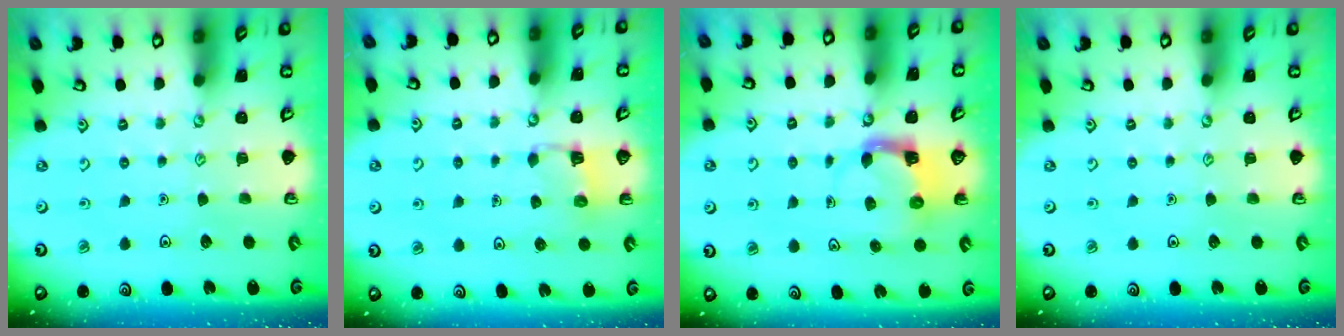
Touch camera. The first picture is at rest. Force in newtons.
{"total": 3.3, "press": 3.2, "slide": 0.6}
{"total": 3.7, "press": 3.7, "slide": 0.6}
{"total": 0.0}